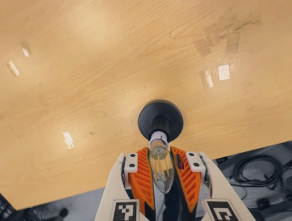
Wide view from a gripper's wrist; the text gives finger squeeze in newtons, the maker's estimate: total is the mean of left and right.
{"total": 18.4, "left": 19.0, "right": 17.9}